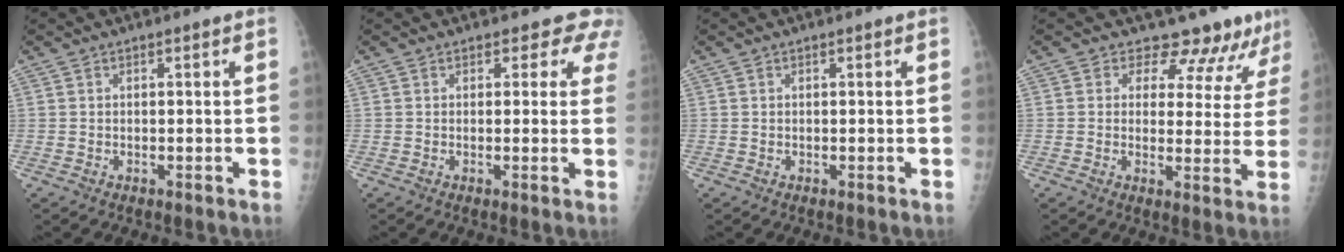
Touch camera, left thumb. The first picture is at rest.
{"total": 4.4, "force": [3.7, 2.4, -0.1], "torque": [0.040, -0.018, 0.016]}
{"total": 0.0}
{"total": 10.2, "force": [9.2, 4.0, 1.3], "torque": [0.027, -0.053, 0.093]}